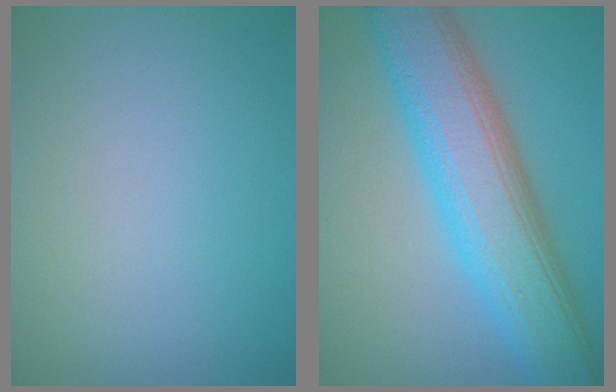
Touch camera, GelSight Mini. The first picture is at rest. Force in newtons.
{"total": 10.2, "press": 10.2, "slide": 0.4}